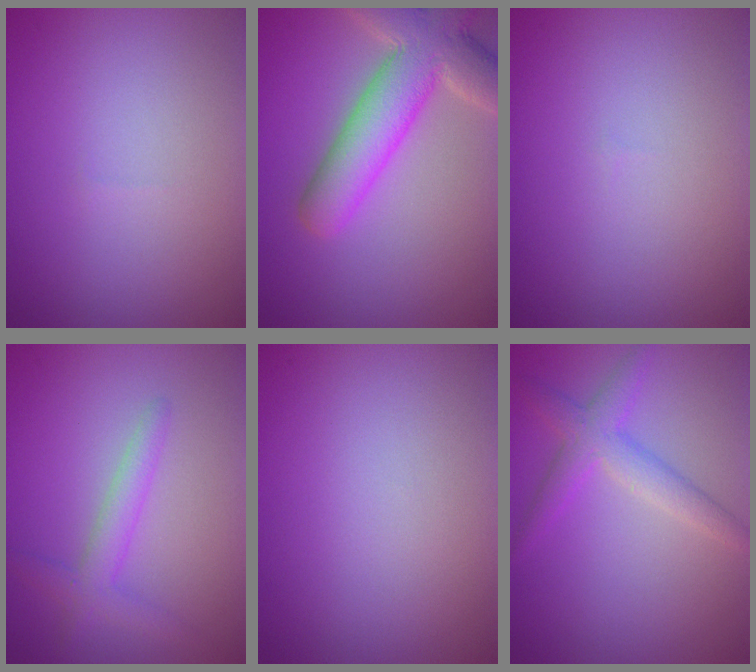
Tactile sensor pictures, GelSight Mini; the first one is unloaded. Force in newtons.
{"total": 7.7, "press": 7.7, "slide": 0.7}
{"total": 0.0}
{"total": 2.4, "press": 2.4, "slide": 0.1}
{"total": 0.0}
{"total": 3.0, "press": 3.0, "slide": 0.1}